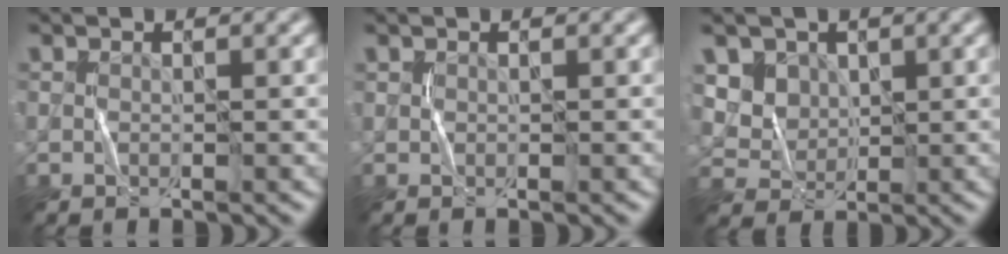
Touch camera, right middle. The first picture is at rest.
{"total": 0.0}
{"total": 5.4, "force": [2.6, 4.2, 2.1], "torque": [-0.058, -0.002, 0.056]}